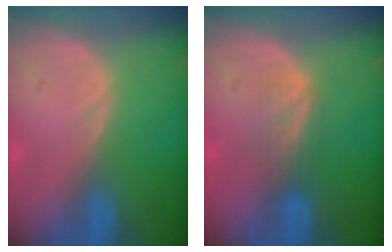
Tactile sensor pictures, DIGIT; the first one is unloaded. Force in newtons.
{"total": 2.6, "press": 2.6, "slide": 0.4}